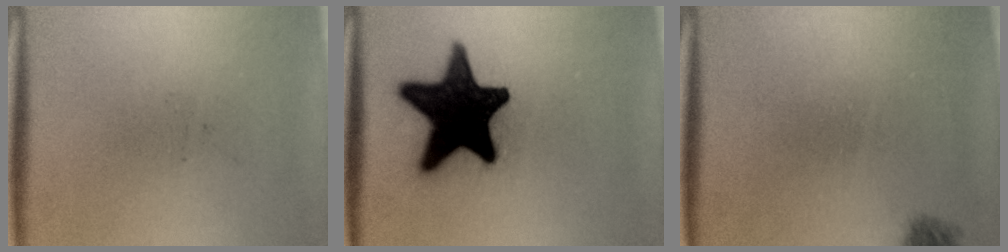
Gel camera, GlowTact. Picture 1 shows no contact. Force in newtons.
{"total": 19.2}
{"total": 1.0}